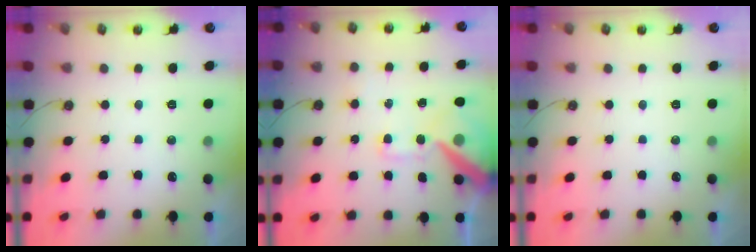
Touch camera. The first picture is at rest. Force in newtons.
{"total": 16.6, "press": 16.5, "slide": 2.2}
{"total": 0.0}